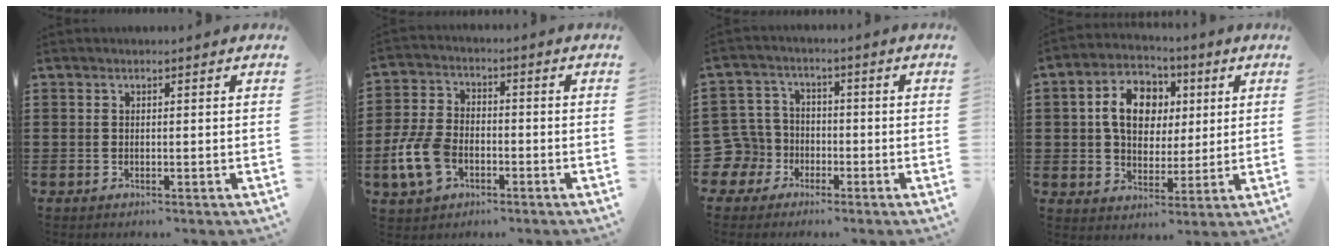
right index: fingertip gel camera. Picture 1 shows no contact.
{"total": 7.9, "force": [-3.0, 5.0, 5.3], "torque": [-0.141, -0.001, -0.062]}
{"total": 7.0, "force": [-2.0, 6.4, 1.8], "torque": [-0.104, -0.005, -0.045]}
{"total": 9.6, "force": [2.1, 7.1, 6.2], "torque": [-0.127, 0.014, 0.032]}